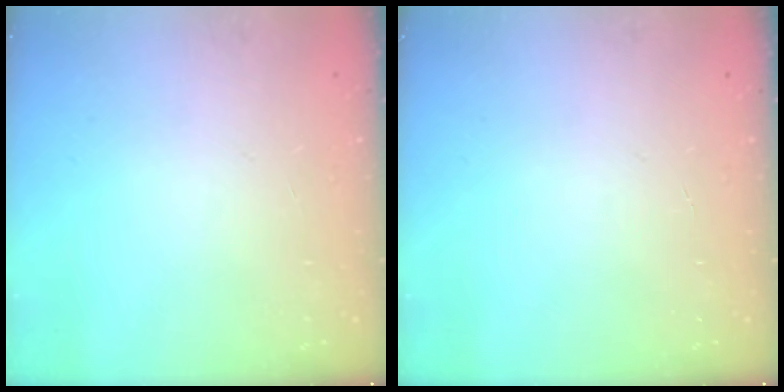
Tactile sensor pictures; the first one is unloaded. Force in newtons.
{"total": 0.0}